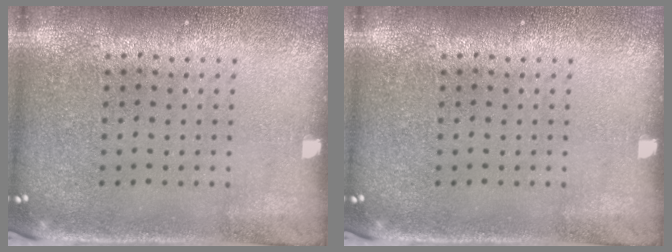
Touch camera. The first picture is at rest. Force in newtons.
{"total": 0.0}